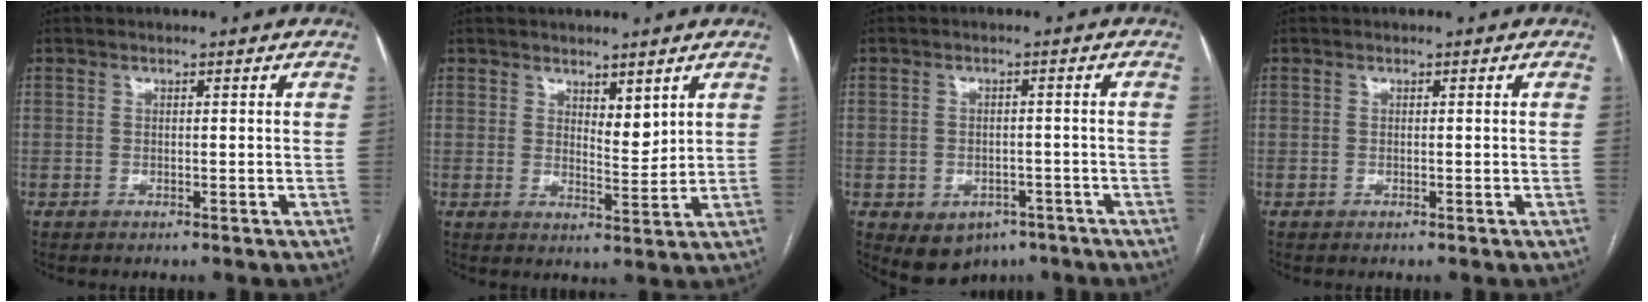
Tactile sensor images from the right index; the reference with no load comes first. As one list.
[{"total": 3.6, "force": [2.4, 1.3, 2.3], "torque": [-0.038, -0.011, 0.046]}, {"total": 6.5, "force": [-3.5, 4.9, 2.4], "torque": [-0.029, 0.010, -0.036]}, {"total": 0.0}]